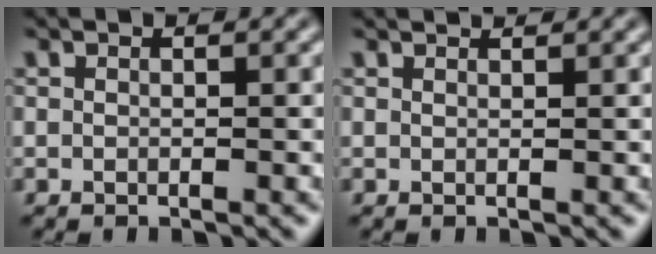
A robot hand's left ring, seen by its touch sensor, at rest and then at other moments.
{"total": 1.4, "force": [1.3, 0.2, 0.4], "torque": [-0.008, -0.005, 0.010]}